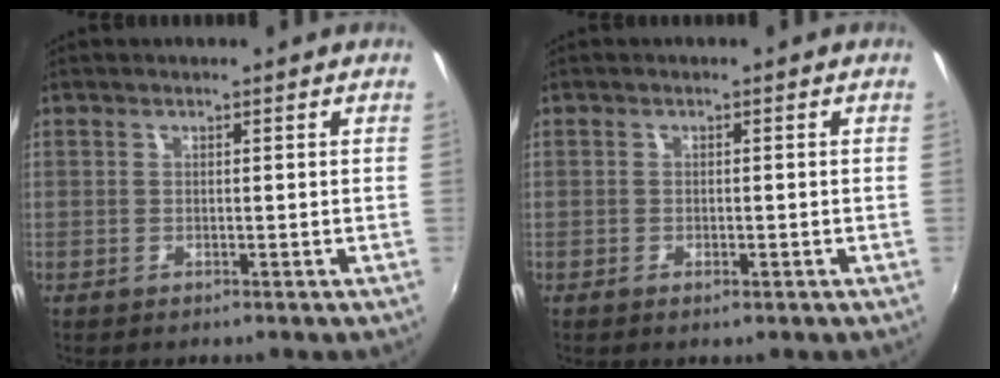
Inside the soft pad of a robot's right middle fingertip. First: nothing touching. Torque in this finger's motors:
{"motor_torque": [-0.79, 0.02, 0.00, -0.01]}